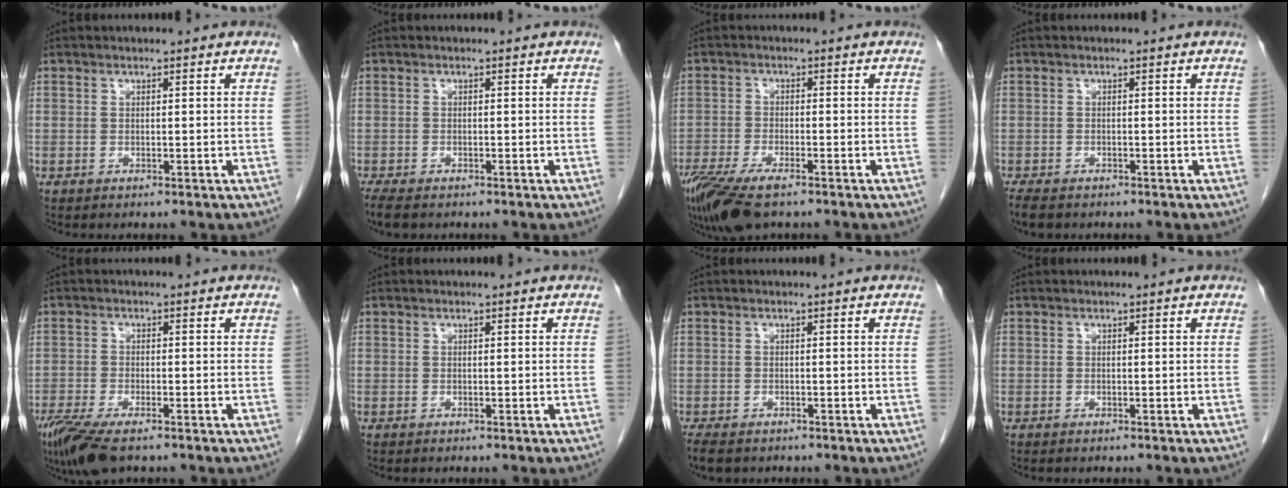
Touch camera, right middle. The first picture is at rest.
{"total": 4.0, "force": [-3.1, 1.5, 2.1], "torque": [-0.042, -0.012, -0.049]}
{"total": 9.7, "force": [-6.8, 2.7, 6.4], "torque": [-0.117, -0.021, -0.116]}
{"total": 3.9, "force": [-3.1, 1.6, 1.8], "torque": [-0.036, -0.009, -0.048]}
{"total": 8.1, "force": [-5.7, 2.2, 5.4], "torque": [-0.099, -0.020, -0.097]}
{"total": 0.0}
{"total": 5.1, "force": [-3.9, 2.4, 2.3], "torque": [-0.040, -0.009, -0.059]}
{"total": 0.0}